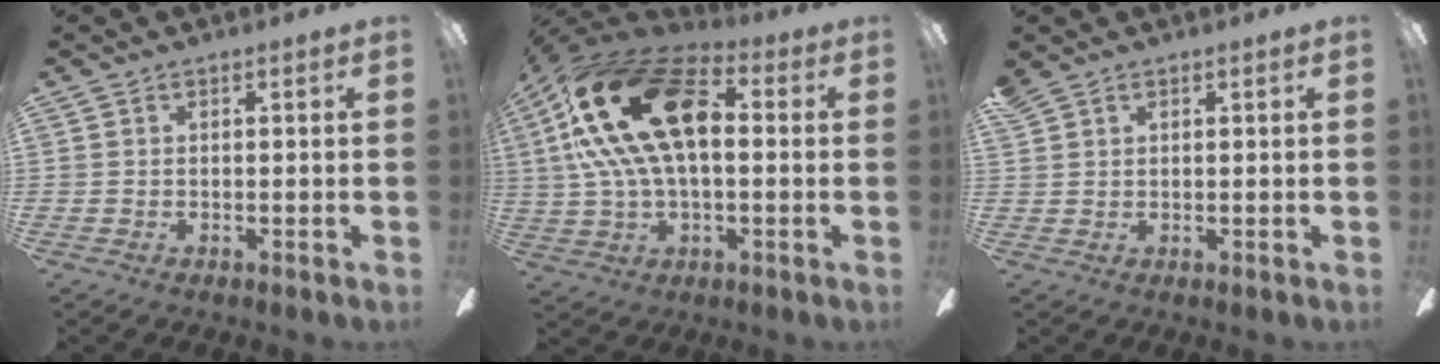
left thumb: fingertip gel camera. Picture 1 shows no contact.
{"total": 25.4, "force": [6.2, 14.3, 20.1], "torque": [-0.399, 0.002, 0.106]}
{"total": 1.8, "force": [1.4, 0.9, 0.5], "torque": [-0.012, -0.002, 0.028]}